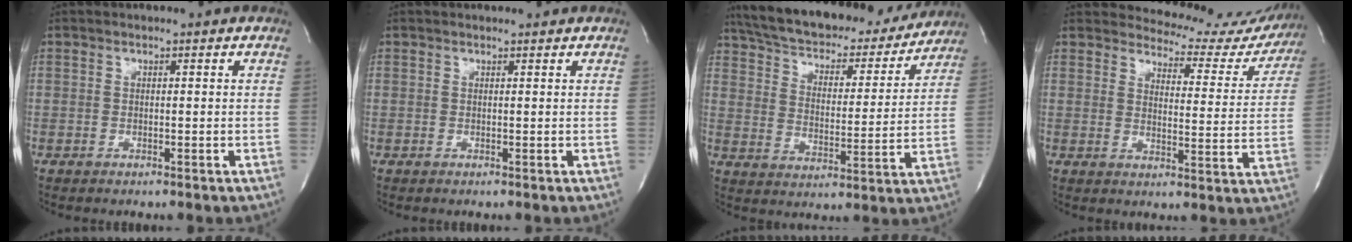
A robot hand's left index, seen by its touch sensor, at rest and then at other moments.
{"total": 1.2, "force": [1.1, 0.3, 0.1], "torque": [-0.009, 0.008, 0.012]}
{"total": 23.9, "force": [21.0, 7.0, 8.9], "torque": [-0.155, 0.005, 0.295]}
{"total": 15.4, "force": [14.8, 4.2, 1.4], "torque": [0.012, -0.064, 0.148]}